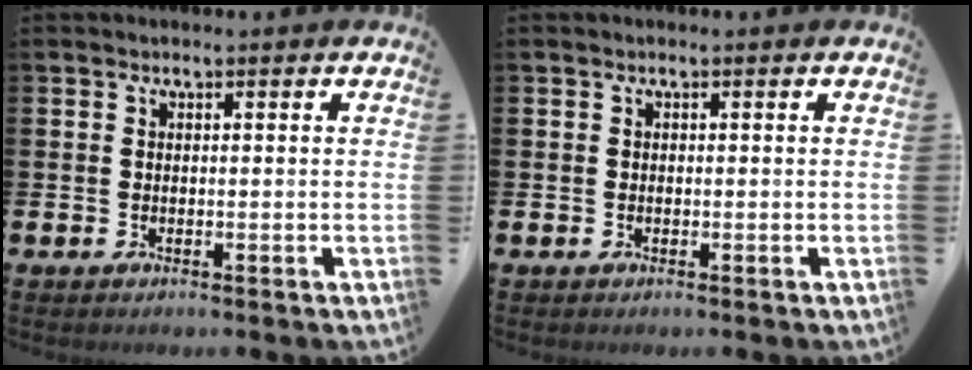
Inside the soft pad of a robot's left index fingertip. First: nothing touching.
{"total": 0.0}